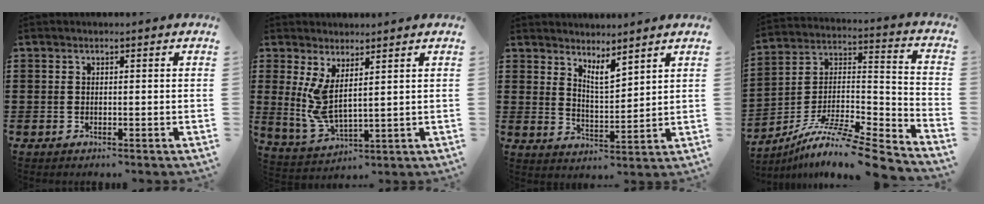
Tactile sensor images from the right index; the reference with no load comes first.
{"total": 5.7, "force": [2.4, 1.6, 4.9], "torque": [-0.130, -0.021, 0.038]}
{"total": 4.2, "force": [3.8, 0.6, 1.7], "torque": [-0.041, -0.010, 0.069]}
{"total": 10.1, "force": [-8.3, 0.9, 5.6], "torque": [-0.096, 0.004, -0.165]}